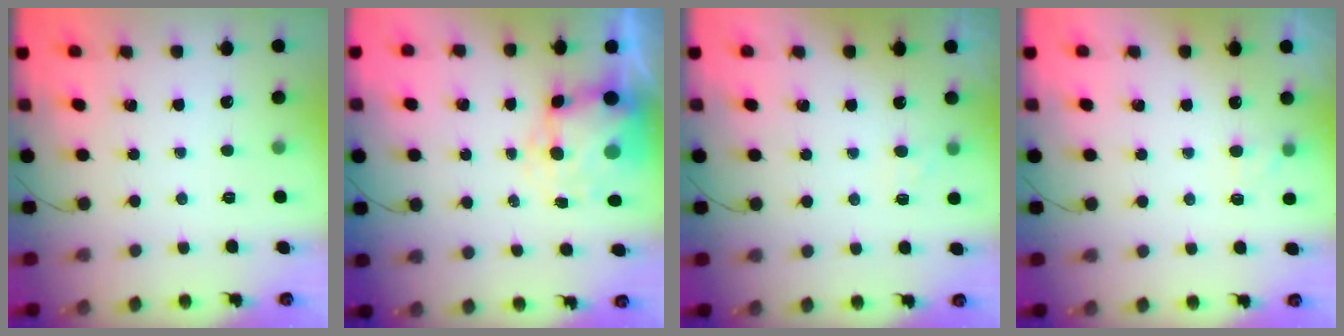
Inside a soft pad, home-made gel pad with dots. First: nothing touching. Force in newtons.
{"total": 8.3, "press": 8.1, "slide": 2.0}
{"total": 3.8, "press": 3.6, "slide": 1.3}
{"total": 2.7, "press": 2.5, "slide": 1.1}